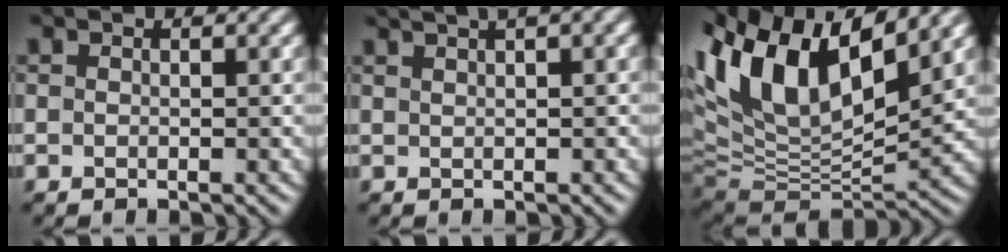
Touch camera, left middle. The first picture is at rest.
{"total": 4.8, "force": [3.2, 1.5, 3.3], "torque": [-0.049, 0.029, 0.040]}
{"total": 12.3, "force": [5.5, 5.3, 9.6], "torque": [-0.199, 0.014, 0.098]}